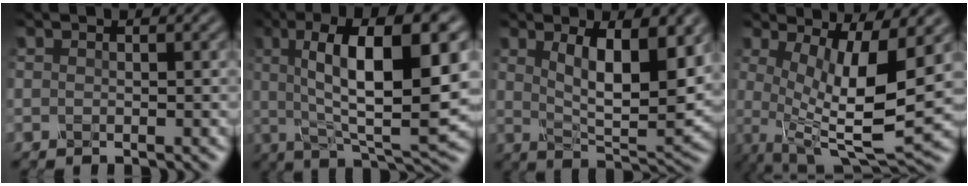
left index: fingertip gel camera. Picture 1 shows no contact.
{"total": 12.2, "force": [1.9, 3.6, 11.4], "torque": [-0.174, 0.003, 0.035]}
{"total": 8.7, "force": [2.3, 3.0, 7.8], "torque": [-0.129, -0.010, 0.048]}
{"total": 9.4, "force": [0.1, 2.8, 9.0], "torque": [-0.161, -0.022, 0.012]}